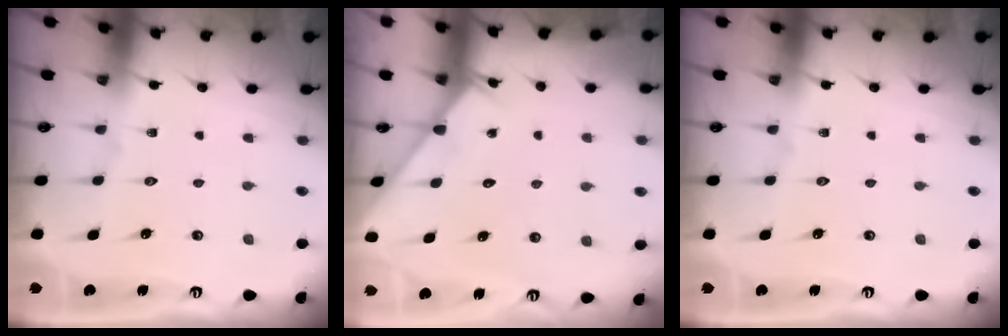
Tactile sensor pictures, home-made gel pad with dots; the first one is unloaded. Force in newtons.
{"total": 5.1, "press": 5.1, "slide": 0.3}
{"total": 0.0}